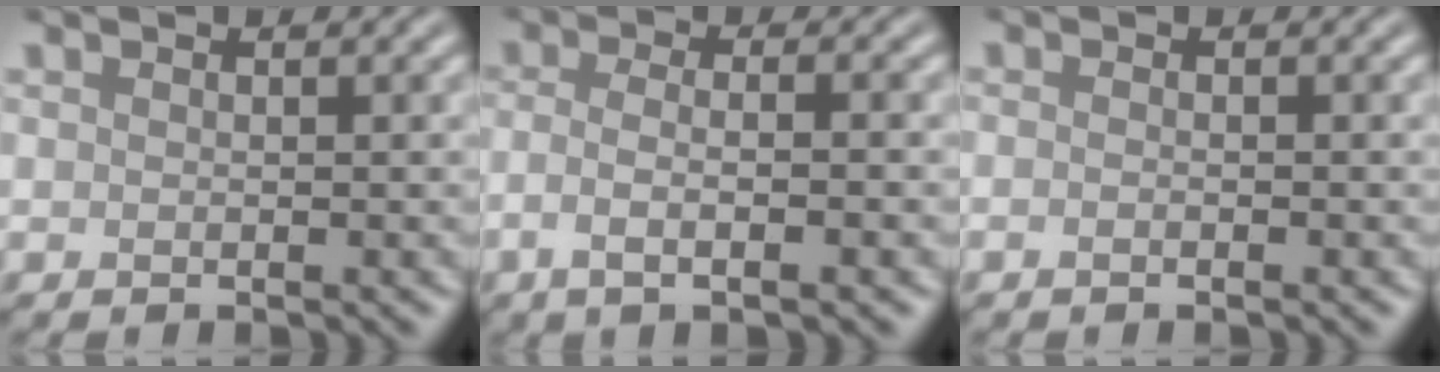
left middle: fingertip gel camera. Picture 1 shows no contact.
{"total": 3.9, "force": [-1.2, 1.3, 3.4], "torque": [-0.059, -0.003, -0.026]}
{"total": 0.6, "force": [-0.3, 0.3, 0.5], "torque": [-0.007, -0.003, -0.008]}